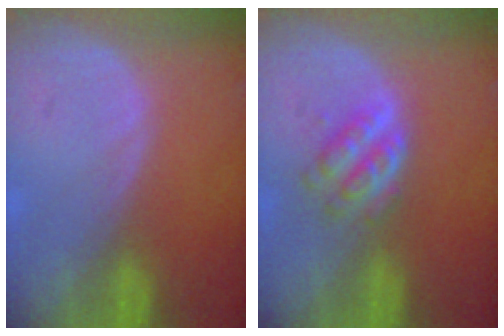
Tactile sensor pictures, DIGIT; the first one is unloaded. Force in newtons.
{"total": 4.4, "press": 4.1, "slide": 1.5}